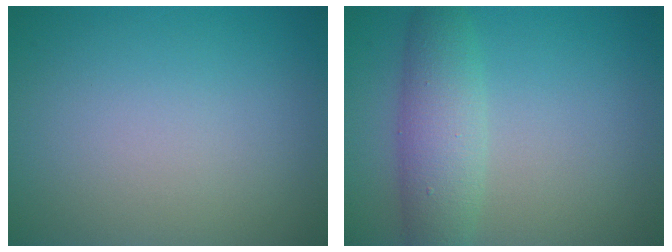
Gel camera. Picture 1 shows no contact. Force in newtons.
{"total": 4.5, "press": 4.5, "slide": 0.1}